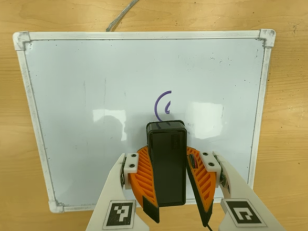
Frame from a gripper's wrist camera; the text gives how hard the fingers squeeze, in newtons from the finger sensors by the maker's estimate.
{"total": 11.6, "left": 11.8, "right": 11.4}